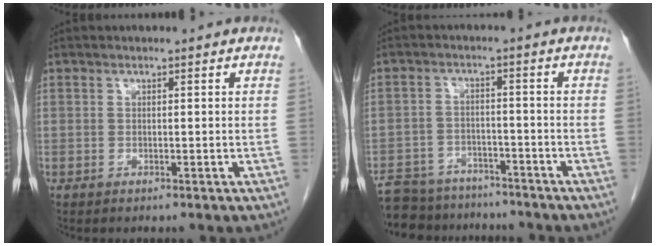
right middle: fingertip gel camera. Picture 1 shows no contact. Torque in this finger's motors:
{"motor_torque": [1.16, -0.98, 1.05, 0.21]}